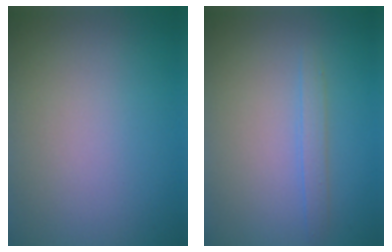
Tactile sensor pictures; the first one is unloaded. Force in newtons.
{"total": 1.4, "press": 1.4, "slide": 0.0}